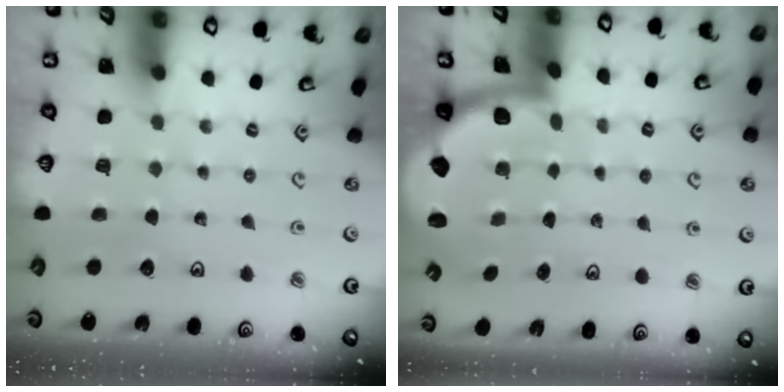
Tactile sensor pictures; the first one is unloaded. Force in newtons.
{"total": 1.9, "press": 1.8, "slide": 0.5}